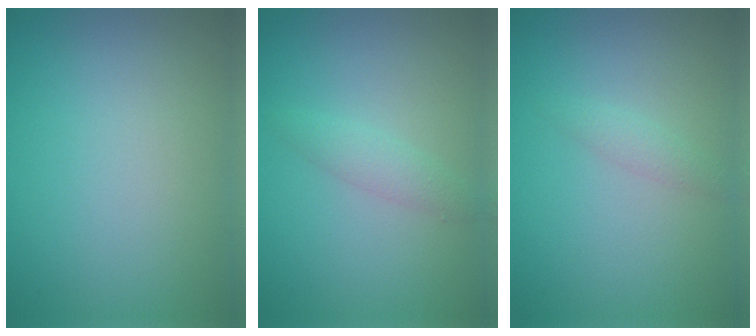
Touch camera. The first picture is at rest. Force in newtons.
{"total": 1.7, "press": 1.7, "slide": 0.1}
{"total": 1.2, "press": 1.2, "slide": 0.0}